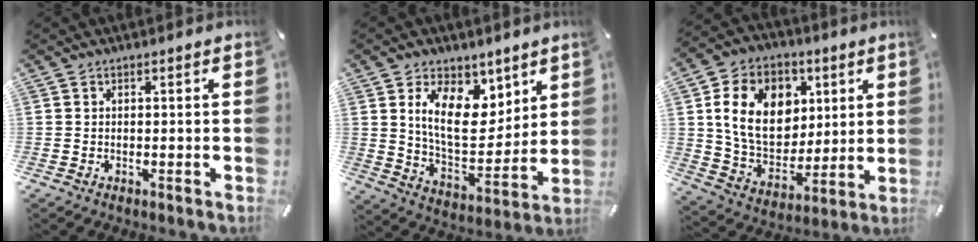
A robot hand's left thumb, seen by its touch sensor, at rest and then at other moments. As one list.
[{"total": 14.1, "force": [6.8, 8.9, 8.6], "torque": [-0.147, -0.036, 0.128]}, {"total": 17.0, "force": [5.1, 13.4, 9.2], "torque": [-0.172, -0.004, 0.101]}]